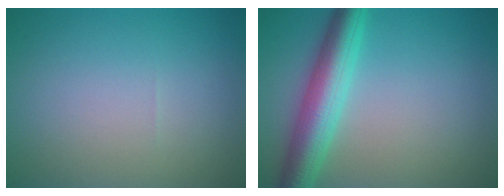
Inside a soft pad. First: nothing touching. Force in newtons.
{"total": 6.2, "press": 6.2, "slide": 0.3}